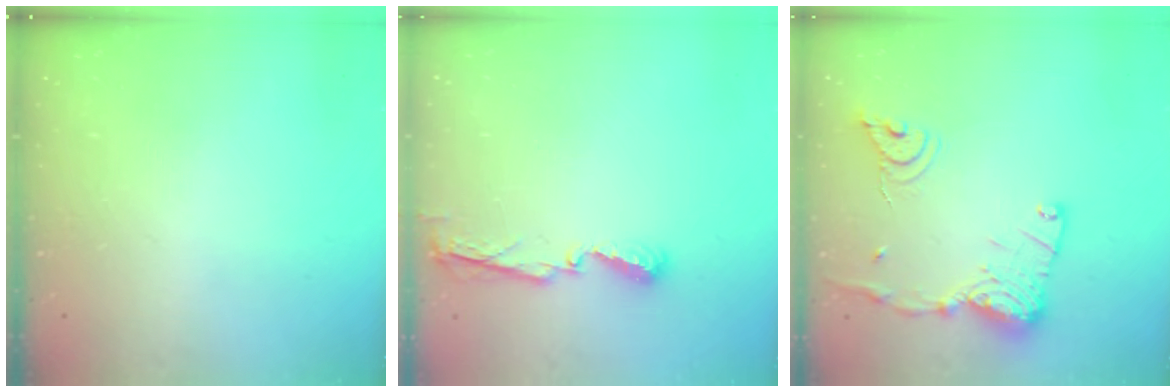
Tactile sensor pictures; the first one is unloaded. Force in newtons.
{"total": 5.1, "press": 5.1, "slide": 0.4}
{"total": 15.3, "press": 15.3, "slide": 1.2}